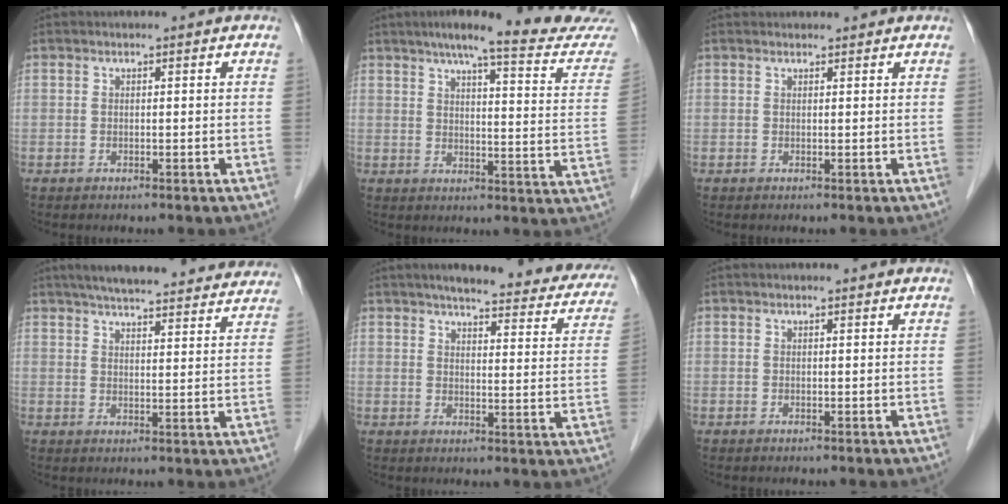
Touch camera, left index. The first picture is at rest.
{"total": 20.3, "force": [18.2, 0.4, 9.0], "torque": [-0.116, -0.051, 0.215]}
{"total": 3.3, "force": [3.2, 0.9, 0.3], "torque": [-0.003, 0.032, 0.045]}
{"total": 24.9, "force": [22.6, 3.7, 9.9], "torque": [-0.146, 0.001, 0.281]}
{"total": 22.4, "force": [19.3, 4.4, 10.5], "torque": [-0.119, -0.013, 0.213]}
{"total": 1.4, "force": [1.3, 0.2, 0.3], "torque": [-0.011, 0.010, 0.014]}